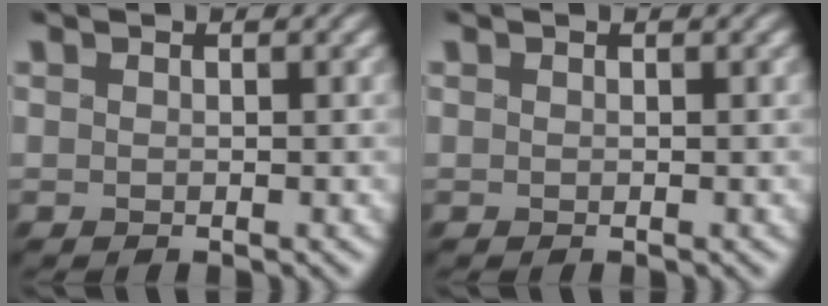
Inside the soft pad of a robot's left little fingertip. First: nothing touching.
{"total": 0.0}